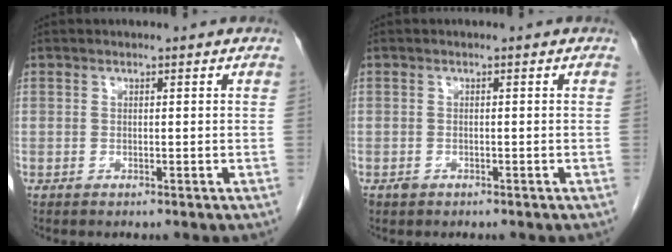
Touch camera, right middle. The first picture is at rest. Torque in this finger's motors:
{"motor_torque": [0.11, -0.09, 0.00, 0.00]}